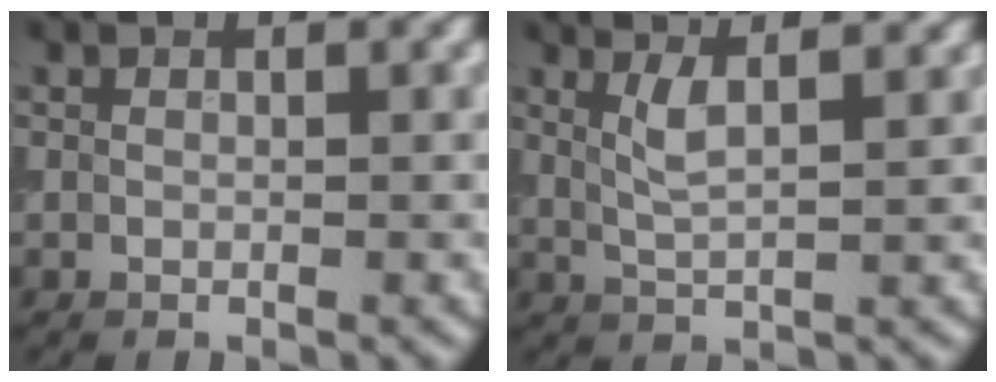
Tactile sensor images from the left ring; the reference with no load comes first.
{"total": 3.9, "force": [1.9, 1.1, 3.2], "torque": [-0.053, 0.013, 0.027]}